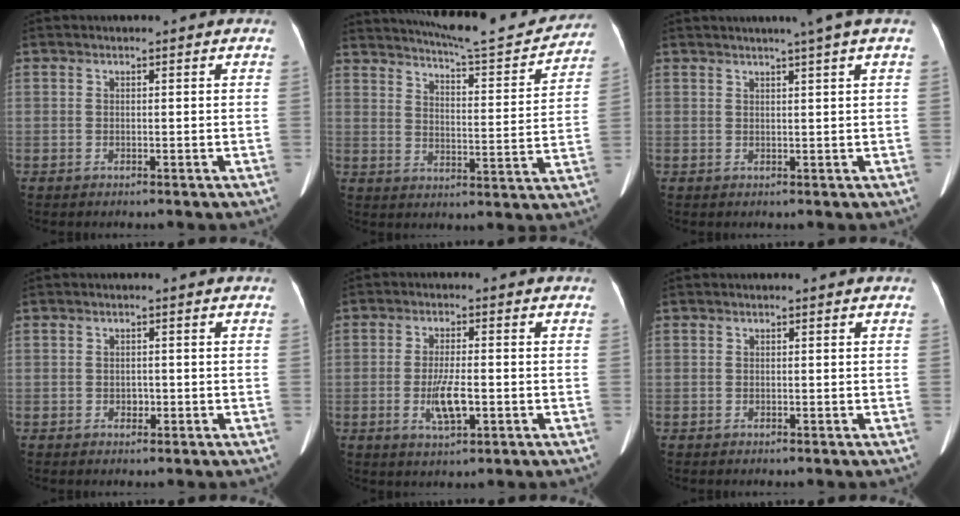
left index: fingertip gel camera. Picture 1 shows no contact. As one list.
[{"total": 18.6, "force": [17.4, 1.7, 6.3], "torque": [-0.096, -0.027, 0.230]}, {"total": 3.7, "force": [2.6, -1.1, 2.3], "torque": [-0.032, 0.007, 0.038]}, {"total": 1.0, "force": [-0.3, 0.8, 0.5], "torque": [-0.010, 0.002, -0.003]}, {"total": 5.3, "force": [-1.3, 1.2, 4.9], "torque": [-0.100, -0.007, -0.020]}, {"total": 0.0}]